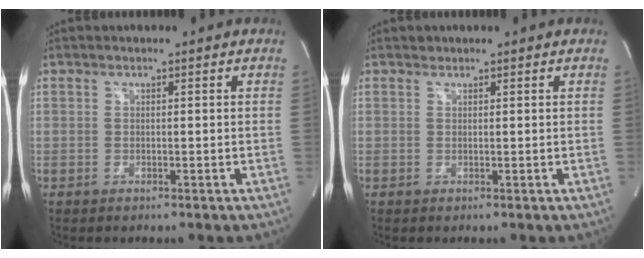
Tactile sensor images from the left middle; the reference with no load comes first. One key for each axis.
{"total": 0.5, "fx": 0.5, "fy": 0.2, "fz": -0.1, "tx": -0.003, "ty": -0.001, "tz": 0.007}